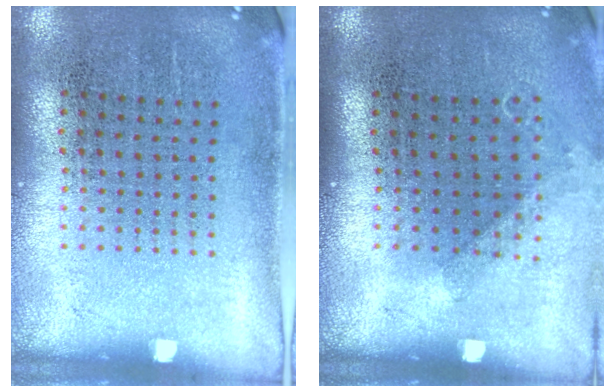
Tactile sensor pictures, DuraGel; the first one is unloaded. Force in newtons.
{"total": 0.9, "press": 0.8, "slide": 0.3}